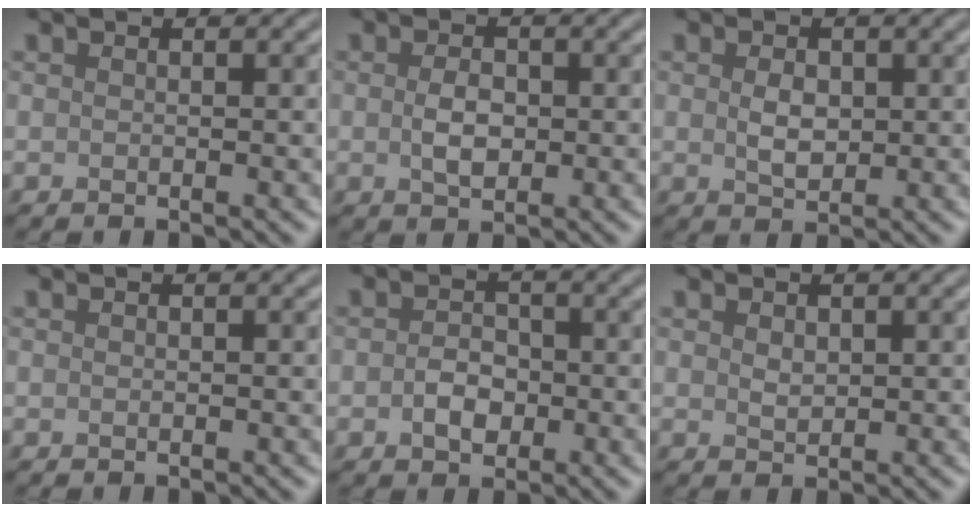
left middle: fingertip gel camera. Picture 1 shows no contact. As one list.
[{"total": 2.5, "force": [-0.1, 1.6, 2.0], "torque": [-0.039, -0.001, -0.001]}, {"total": 2.3, "force": [0.2, 1.5, 1.7], "torque": [-0.035, -0.002, 0.007]}, {"total": 0.0}, {"total": 2.5, "force": [-0.6, 1.8, 1.6], "torque": [-0.028, 0.000, -0.015]}, {"total": 1.1, "force": [0.5, 0.7, 0.7], "torque": [-0.014, -0.002, 0.012]}]